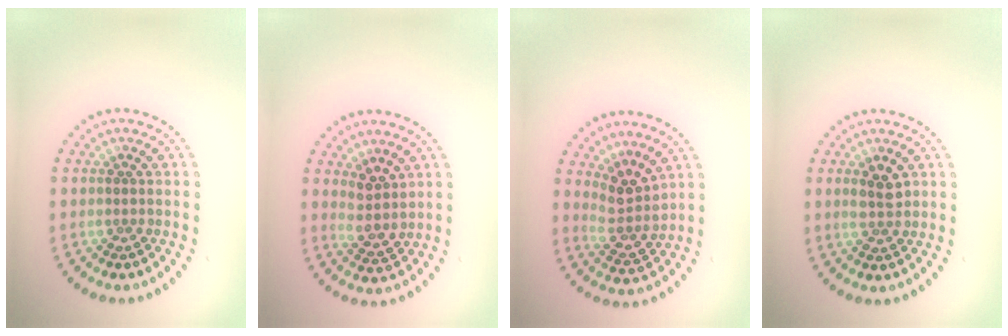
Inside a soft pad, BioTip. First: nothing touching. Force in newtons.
{"total": 2.5, "press": 2.0, "slide": 1.5}
{"total": 3.0, "press": 2.3, "slide": 2.0}
{"total": 2.0, "press": 2.0, "slide": 0.4}